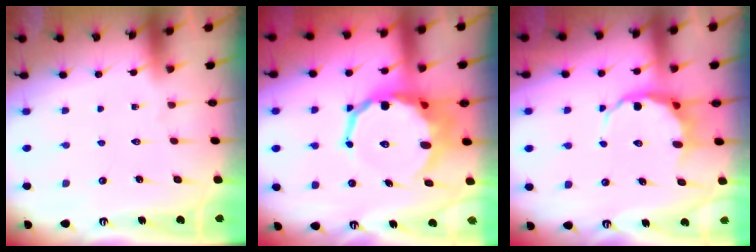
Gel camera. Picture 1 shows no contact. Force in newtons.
{"total": 13.6, "press": 13.4, "slide": 2.6}
{"total": 6.2, "press": 6.0, "slide": 1.6}